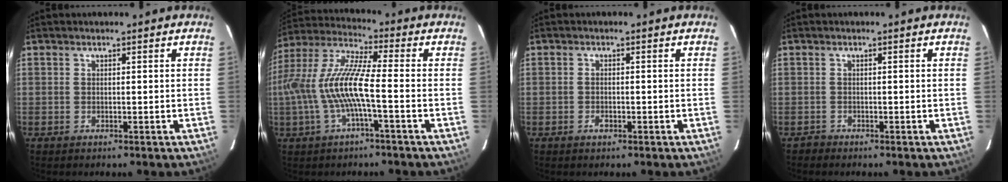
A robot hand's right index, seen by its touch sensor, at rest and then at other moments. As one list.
[{"total": 13.2, "force": [-2.8, 1.6, 12.8], "torque": [-0.257, 0.000, -0.053]}, {"total": 1.4, "force": [-0.7, 0.8, 0.9], "torque": [-0.017, 0.001, -0.011]}, {"total": 1.2, "force": [-1.0, 0.1, -0.8], "torque": [0.014, 0.004, -0.018]}]